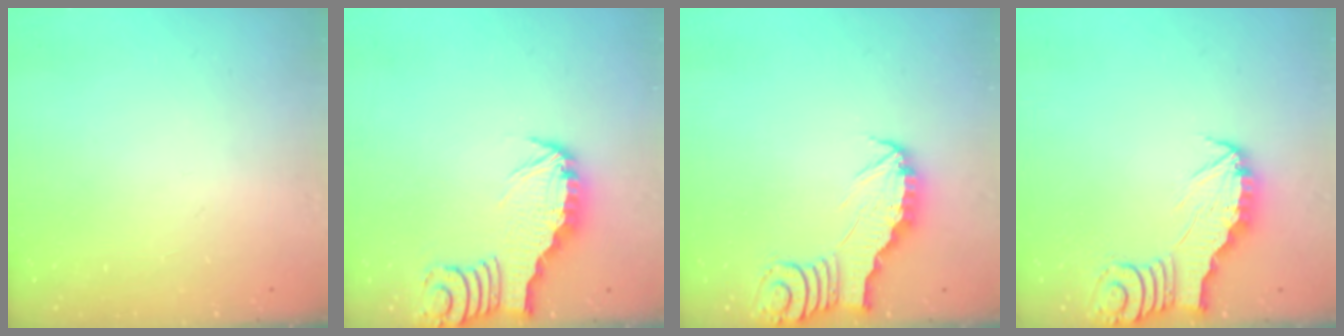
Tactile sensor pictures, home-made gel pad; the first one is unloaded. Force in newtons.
{"total": 2.9, "press": 2.9, "slide": 0.3}
{"total": 2.6, "press": 2.6, "slide": 0.2}
{"total": 2.7, "press": 2.7, "slide": 0.2}